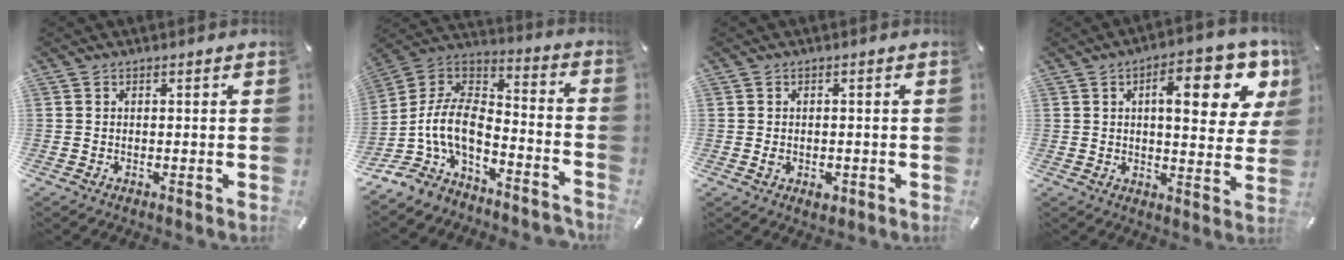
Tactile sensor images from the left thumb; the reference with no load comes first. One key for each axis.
{"total": 11.9, "fx": -3.8, "fy": 7.8, "fz": 8.2, "tx": -0.191, "ty": -0.005, "tz": -0.072}
{"total": 2.6, "fx": -0.8, "fy": 1.8, "fz": 1.7, "tx": -0.037, "ty": -0.001, "tz": -0.014}
{"total": 14.5, "fx": 5.7, "fy": 5.8, "fz": 12.0, "tx": -0.163, "ty": -0.018, "tz": 0.087}